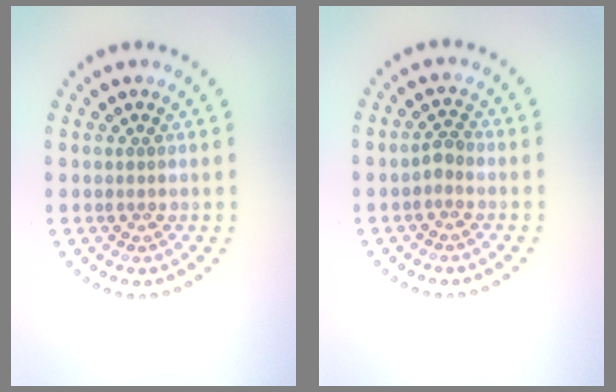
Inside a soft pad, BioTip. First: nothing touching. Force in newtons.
{"total": 1.2, "press": 1.1, "slide": 0.5}